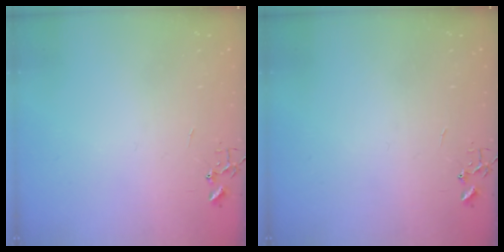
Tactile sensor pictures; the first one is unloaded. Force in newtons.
{"total": 0.0}